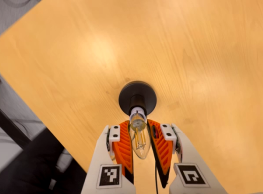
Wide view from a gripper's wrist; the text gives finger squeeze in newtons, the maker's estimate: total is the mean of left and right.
{"total": 19.7, "left": 18.2, "right": 21.1}